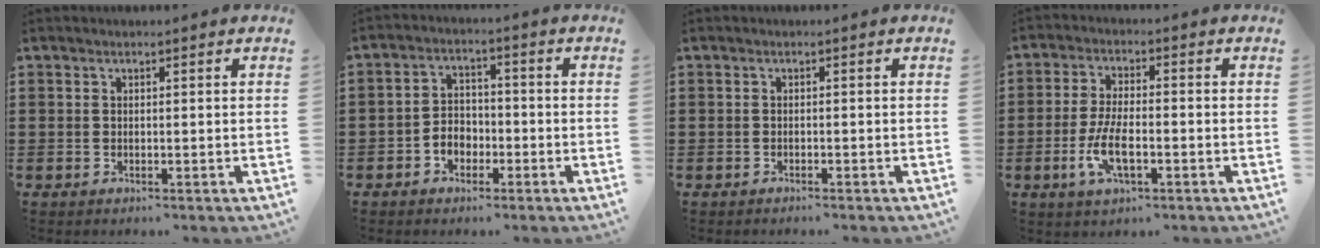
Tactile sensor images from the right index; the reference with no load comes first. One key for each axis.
{"total": 3.7, "fx": -2.0, "fy": 2.8, "fz": 1.5, "tx": -0.034, "ty": 0.008, "tz": -0.041}
{"total": 0.6, "fx": -0.5, "fy": -0.1, "fz": 0.1, "tx": -0.004, "ty": -0.004, "tz": -0.010}
{"total": 6.5, "fx": -2.1, "fy": 2.3, "fz": 5.7, "tx": -0.128, "ty": -0.008, "tz": -0.044}